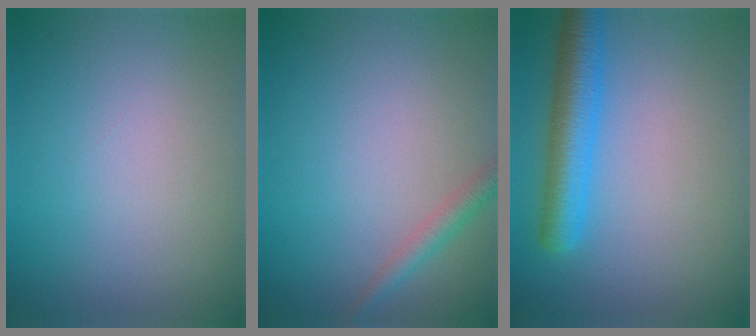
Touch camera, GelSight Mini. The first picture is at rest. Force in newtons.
{"total": 1.7, "press": 1.7, "slide": 0.1}
{"total": 4.8, "press": 4.8, "slide": 0.2}